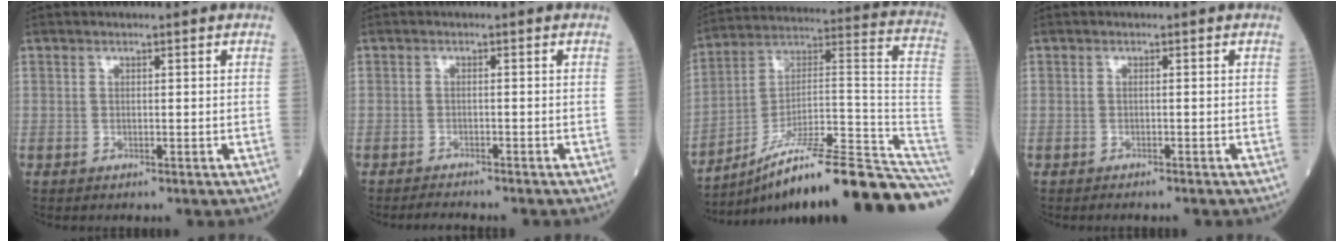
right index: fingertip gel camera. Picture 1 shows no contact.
{"total": 3.0, "force": [-2.9, -0.2, 0.8], "torque": [-0.012, -0.010, -0.043]}
{"total": 24.5, "force": [-18.6, 0.6, 15.9], "torque": [-0.140, 0.047, -0.290]}
{"total": 2.5, "force": [-2.3, 0.1, 1.0], "torque": [-0.014, -0.002, -0.028]}